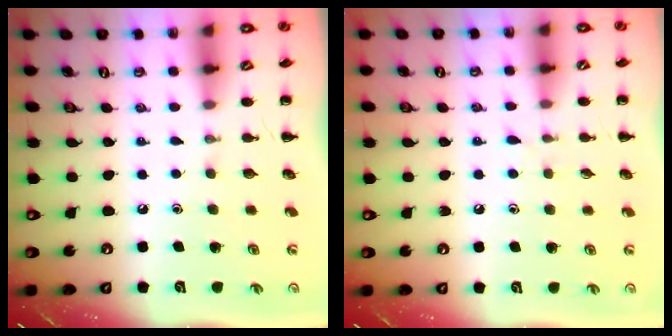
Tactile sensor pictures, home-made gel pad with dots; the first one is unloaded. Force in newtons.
{"total": 4.0, "press": 3.6, "slide": 1.8}